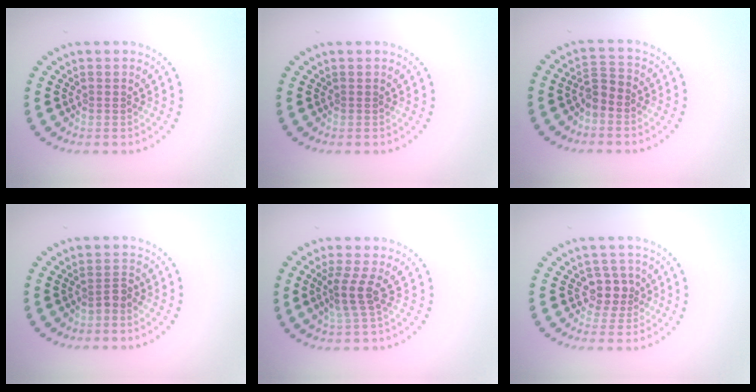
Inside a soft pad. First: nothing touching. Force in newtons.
{"total": 0.0}
{"total": 2.0, "press": 1.6, "slide": 1.2}
{"total": 1.2, "press": 0.9, "slide": 0.8}
{"total": 2.7, "press": 1.9, "slide": 1.9}
{"total": 2.5, "press": 2.2, "slide": 1.1}